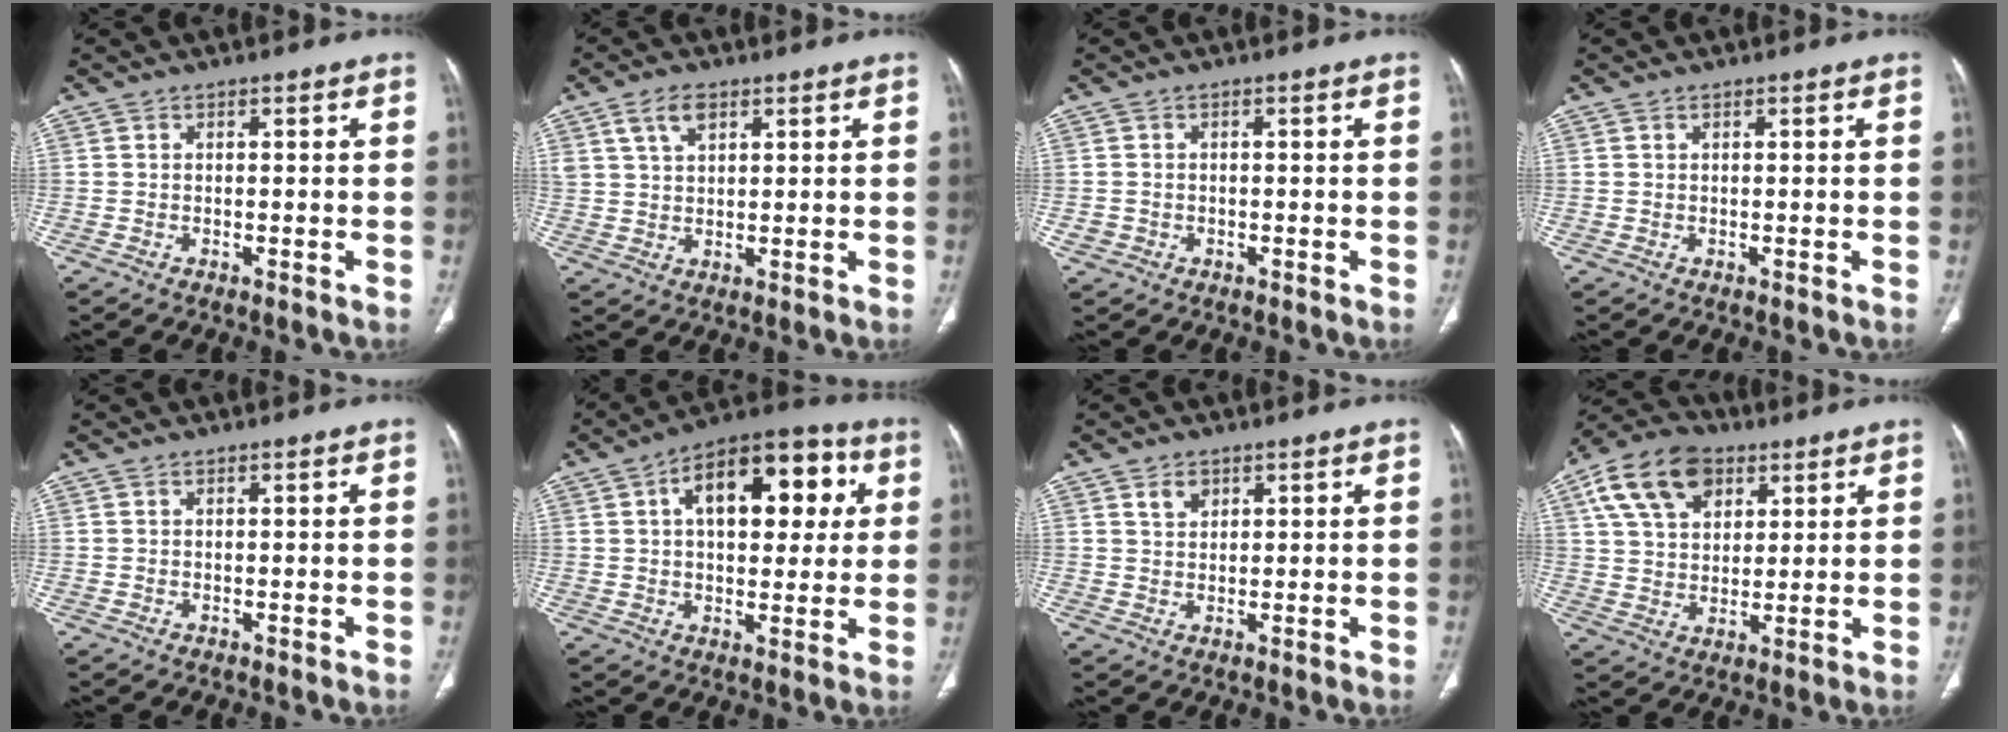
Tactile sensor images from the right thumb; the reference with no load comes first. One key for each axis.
{"total": 5.2, "fx": 2.8, "fy": 2.9, "fz": 3.3, "tx": -0.056, "ty": -0.006, "tz": 0.058}
{"total": 1.6, "fx": -0.4, "fy": 1.5, "fz": 0.4, "tx": -0.005, "ty": 0.005, "tz": -0.004}
{"total": 0.0}
{"total": 0.0}
{"total": 18.1, "fx": 5.1, "fy": 9.8, "fz": 14.3, "tx": -0.163, "ty": 0.019, "tz": 0.068}
{"total": 2.8, "fx": 1.6, "fy": 1.8, "fz": 1.3, "tx": -0.015, "ty": -0.009, "tz": 0.032}
{"total": 14.7, "fx": 6.7, "fy": 9.5, "fz": 9.0, "tx": -0.149, "ty": -0.002, "tz": 0.118}